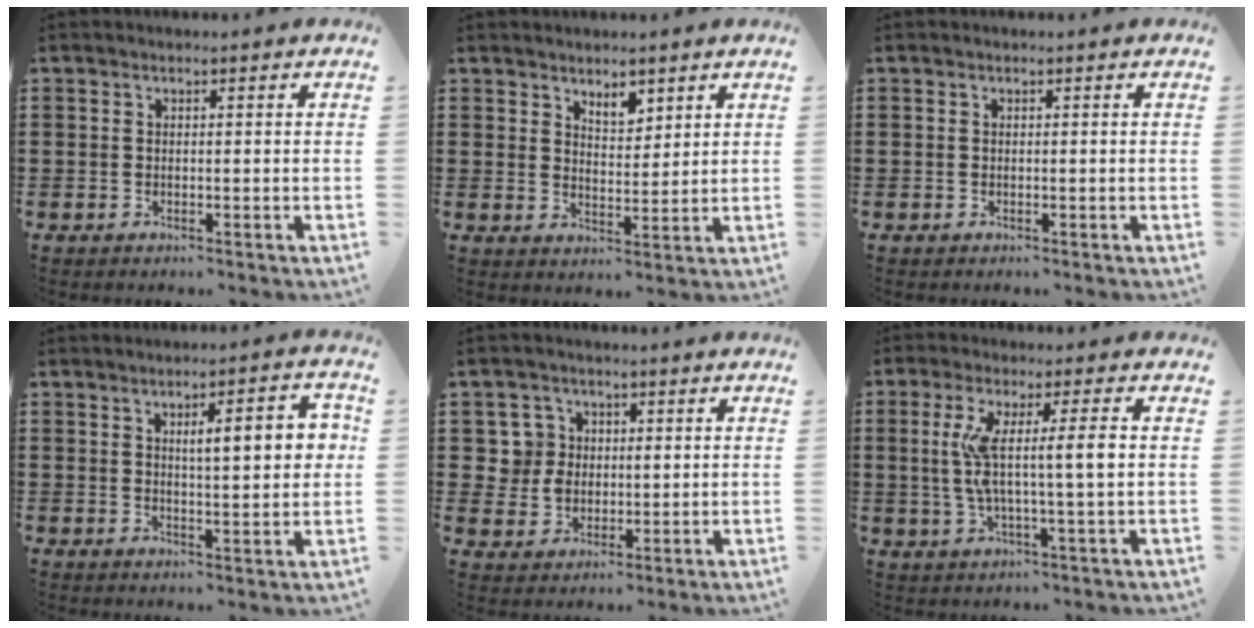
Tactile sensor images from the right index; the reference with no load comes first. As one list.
[{"total": 3.6, "force": [3.0, 1.6, 1.1], "torque": [-0.022, -0.001, 0.055]}, {"total": 0.0}, {"total": 6.9, "force": [1.7, 1.8, 6.4], "torque": [-0.101, -0.003, 0.020]}, {"total": 5.3, "force": [1.2, 4.9, 1.4], "torque": [-0.051, 0.017, 0.022]}, {"total": 8.4, "force": [1.0, 0.6, 8.3], "torque": [-0.161, -0.003, 0.007]}]